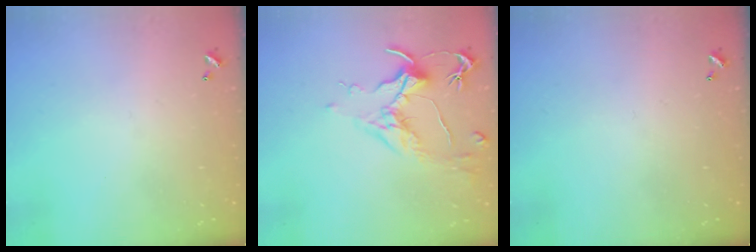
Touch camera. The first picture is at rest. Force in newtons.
{"total": 1.7, "press": 1.4, "slide": 0.9}
{"total": 0.0}